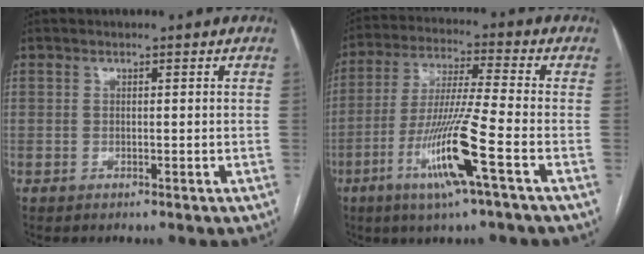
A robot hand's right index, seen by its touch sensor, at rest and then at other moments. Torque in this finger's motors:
{"motor_torque": [1.75, -0.39, 0.70, 0.21]}